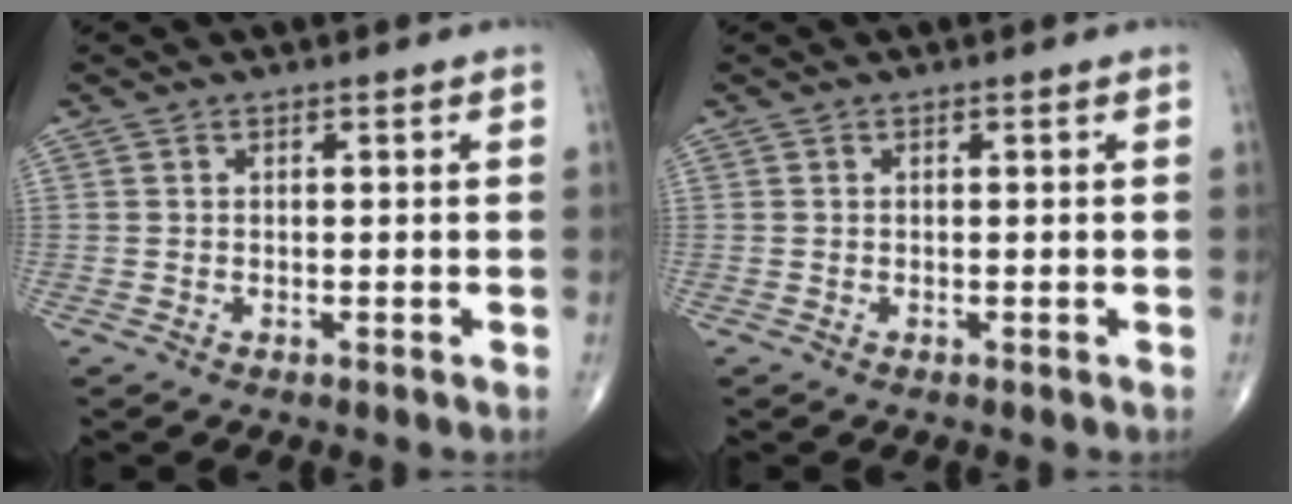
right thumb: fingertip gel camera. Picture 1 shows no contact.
{"total": 0.0}